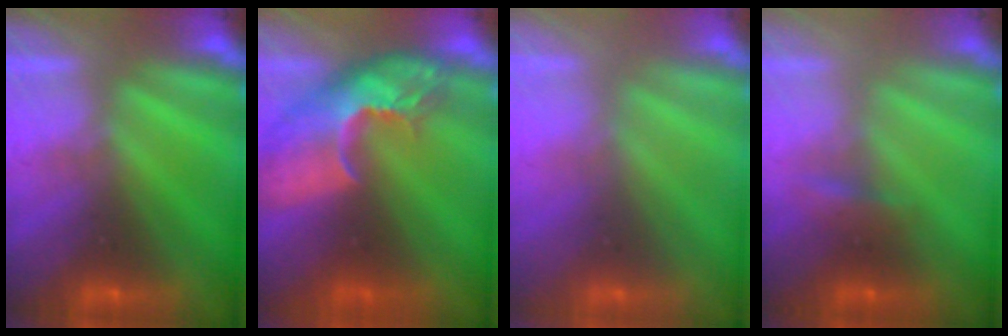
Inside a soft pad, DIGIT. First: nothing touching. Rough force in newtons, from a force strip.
{"total": 9.3}
{"total": 2.4}
{"total": 2.2}